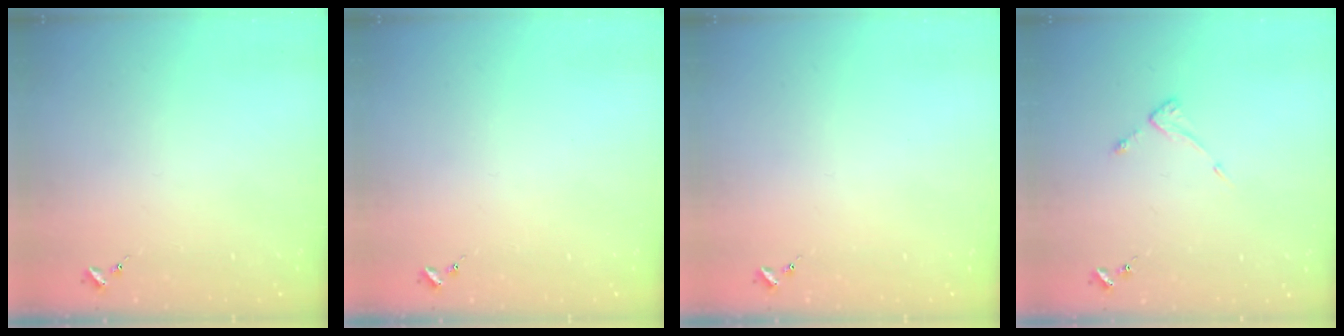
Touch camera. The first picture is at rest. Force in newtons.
{"total": 0.0}
{"total": 0.0}
{"total": 3.9, "press": 3.9, "slide": 0.5}